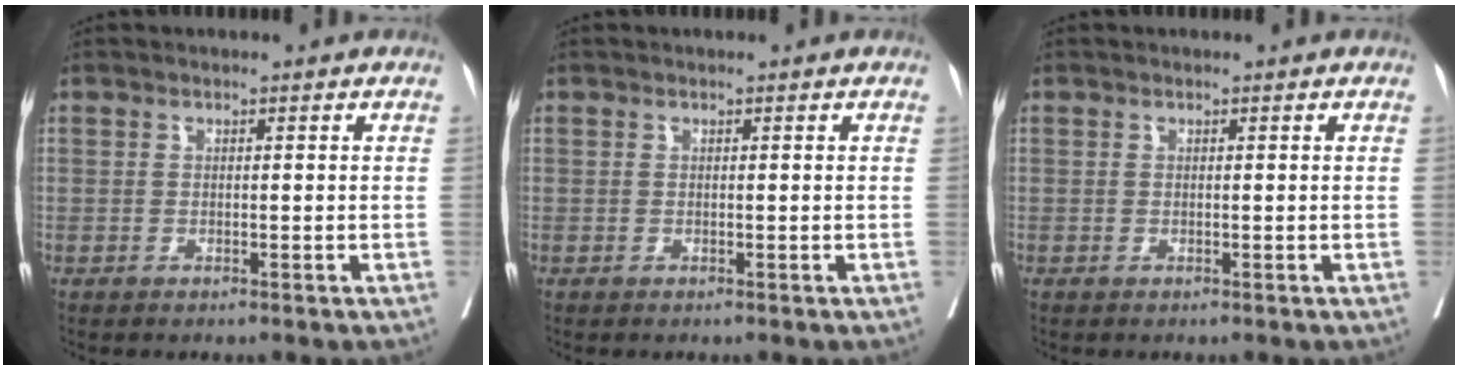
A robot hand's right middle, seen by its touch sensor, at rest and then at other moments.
{"total": 0.0}
{"total": 0.0}